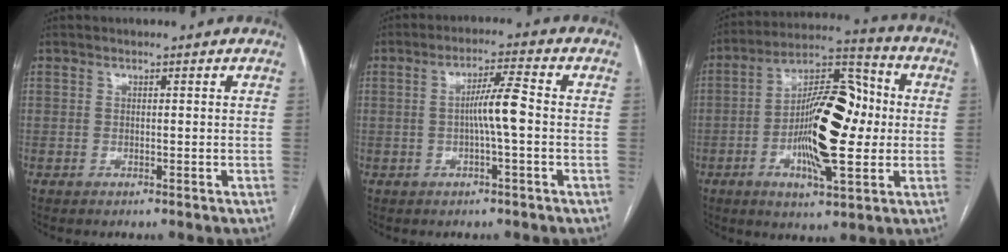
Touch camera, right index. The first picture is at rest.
{"total": 5.7, "force": [-0.5, 0.0, 5.6], "torque": [-0.101, 0.009, -0.010]}
{"total": 16.7, "force": [-1.5, 5.2, 15.8], "torque": [-0.273, 0.023, -0.026]}